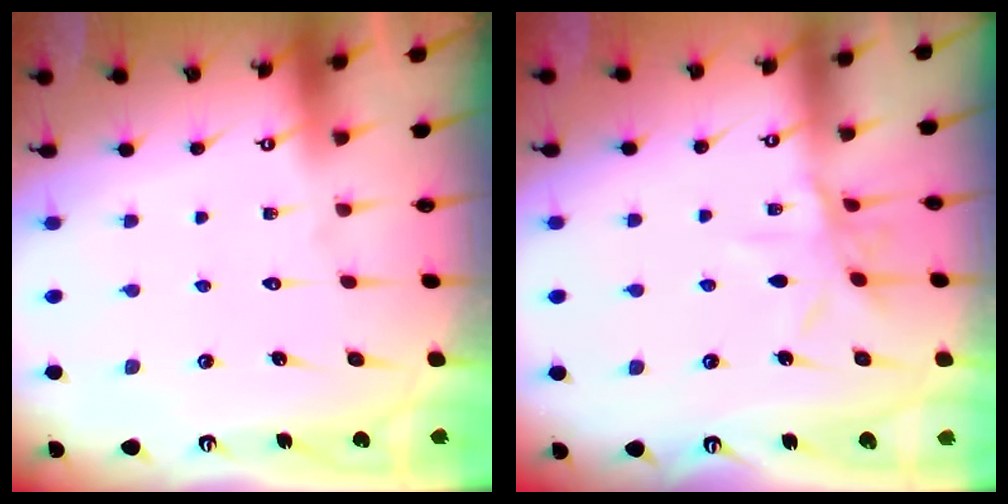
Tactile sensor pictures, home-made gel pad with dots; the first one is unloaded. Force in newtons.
{"total": 8.0, "press": 7.9, "slide": 0.5}